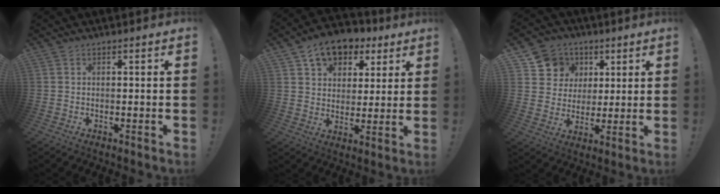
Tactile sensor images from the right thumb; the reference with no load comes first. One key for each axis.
{"total": 11.2, "fx": 6.8, "fy": 7.6, "fz": 4.6, "tx": -0.077, "ty": -0.033, "tz": 0.131}
{"total": 10.1, "fx": 4.0, "fy": 9.1, "fz": 1.5, "tx": -0.025, "ty": -0.021, "tz": 0.085}